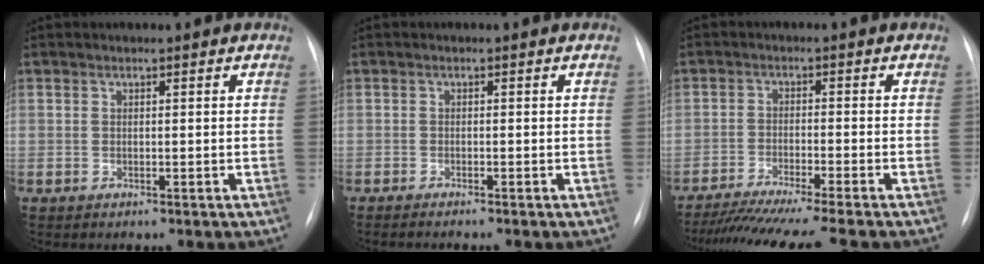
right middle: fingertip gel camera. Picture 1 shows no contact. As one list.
[{"total": 2.7, "force": [-2.3, -0.1, 1.4], "torque": [-0.015, -0.003, -0.028]}, {"total": 13.5, "force": [-11.9, -1.1, 6.4], "torque": [-0.091, -0.030, -0.185]}]